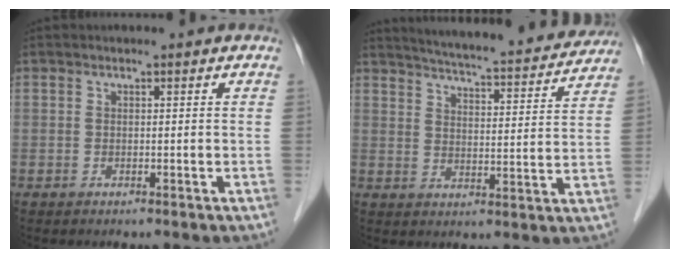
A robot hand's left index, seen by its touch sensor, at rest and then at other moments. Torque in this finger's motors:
{"motor_torque": [-0.41, -1.15, 0.23, 0.09]}